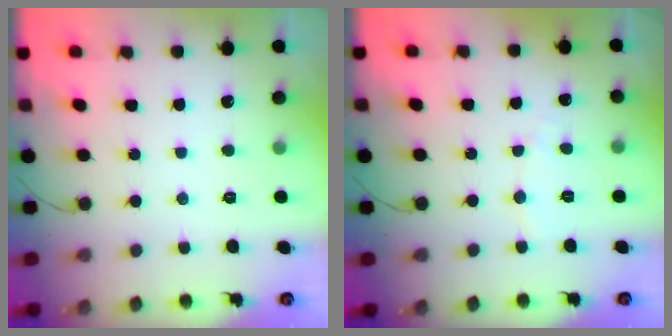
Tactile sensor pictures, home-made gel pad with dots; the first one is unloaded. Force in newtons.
{"total": 3.0, "press": 2.9, "slide": 0.2}